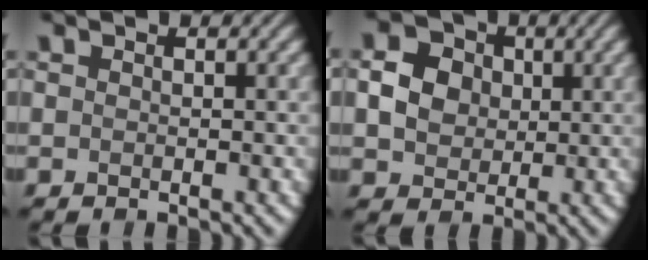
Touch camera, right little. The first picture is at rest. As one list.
[{"total": 3.6, "force": [0.0, 3.2, 1.7], "torque": [-0.032, 0.009, 0.000]}]